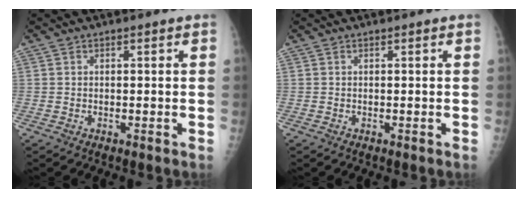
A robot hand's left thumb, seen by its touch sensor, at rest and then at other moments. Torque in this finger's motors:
{"motor_torque": [0.00, 0.00, 0.00, -0.01, 0.00]}